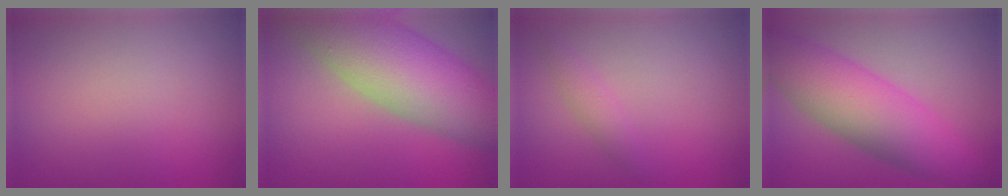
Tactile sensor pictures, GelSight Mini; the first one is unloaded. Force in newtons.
{"total": 11.5, "press": 11.5, "slide": 0.8}
{"total": 1.3, "press": 1.3, "slide": 0.0}
{"total": 7.8, "press": 7.8, "slide": 0.1}